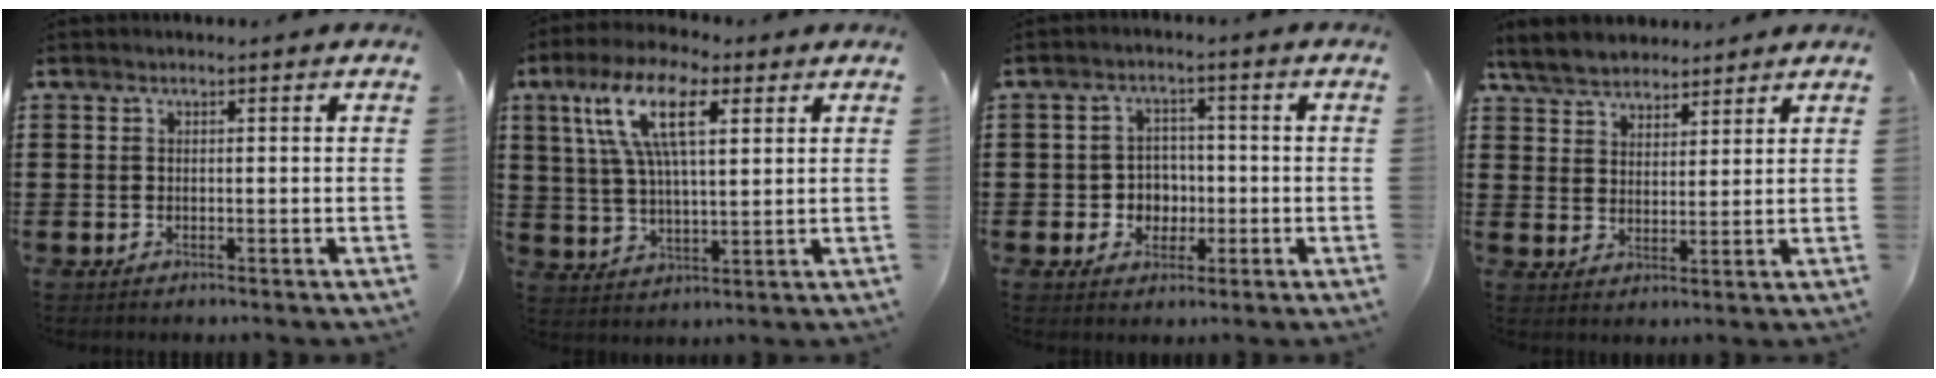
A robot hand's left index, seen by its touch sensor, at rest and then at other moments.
{"total": 12.1, "force": [5.5, 4.6, 9.8], "torque": [-0.206, 0.006, 0.096]}
{"total": 3.9, "force": [-0.7, 3.6, 1.1], "torque": [-0.027, 0.004, -0.019]}
{"total": 5.8, "force": [5.1, 2.3, 1.5], "torque": [-0.049, -0.005, 0.096]}